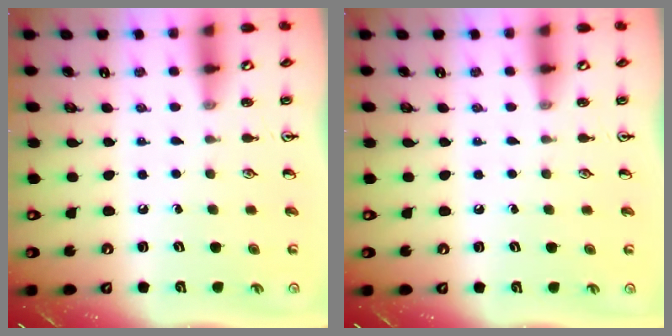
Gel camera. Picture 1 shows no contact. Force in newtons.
{"total": 0.0}